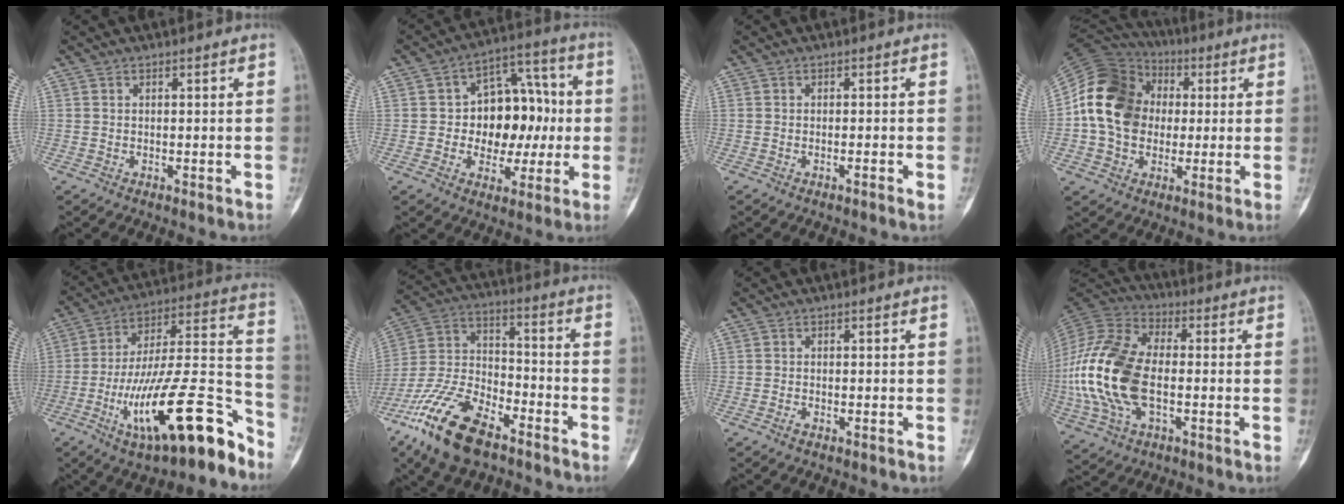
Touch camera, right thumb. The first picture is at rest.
{"total": 13.7, "force": [0.0, 9.5, 9.9], "torque": [-0.082, 0.035, 0.002]}
{"total": 1.0, "force": [-0.5, 0.0, 0.9], "torque": [-0.019, 0.002, -0.005]}
{"total": 17.5, "force": [1.1, 14.1, 10.3], "torque": [-0.172, 0.029, 0.015]}
{"total": 25.0, "force": [-13.6, 7.2, 19.6], "torque": [-0.288, 0.089, -0.219]}
{"total": 18.7, "force": [-12.2, 8.0, 11.8], "torque": [-0.243, 0.056, -0.229]}
{"total": 1.0, "force": [-0.8, 0.2, 0.6], "torque": [-0.016, 0.006, -0.011]}
{"total": 20.3, "force": [-2.7, 11.8, 16.3], "torque": [-0.351, 0.015, -0.049]}